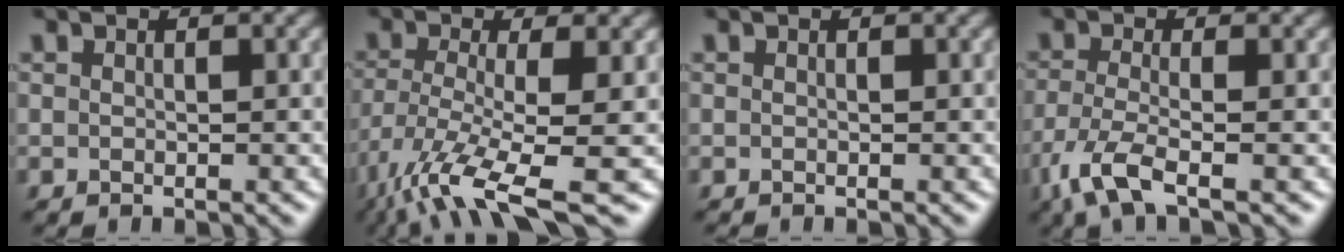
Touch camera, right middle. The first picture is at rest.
{"total": 8.8, "force": [-4.7, 2.1, 7.1], "torque": [-0.137, -0.016, -0.090]}
{"total": 0.6, "force": [-0.6, 0.1, 0.2], "torque": [0.005, -0.004, -0.010]}
{"total": 4.5, "force": [-2.7, 1.1, 3.4], "torque": [-0.085, -0.016, -0.064]}